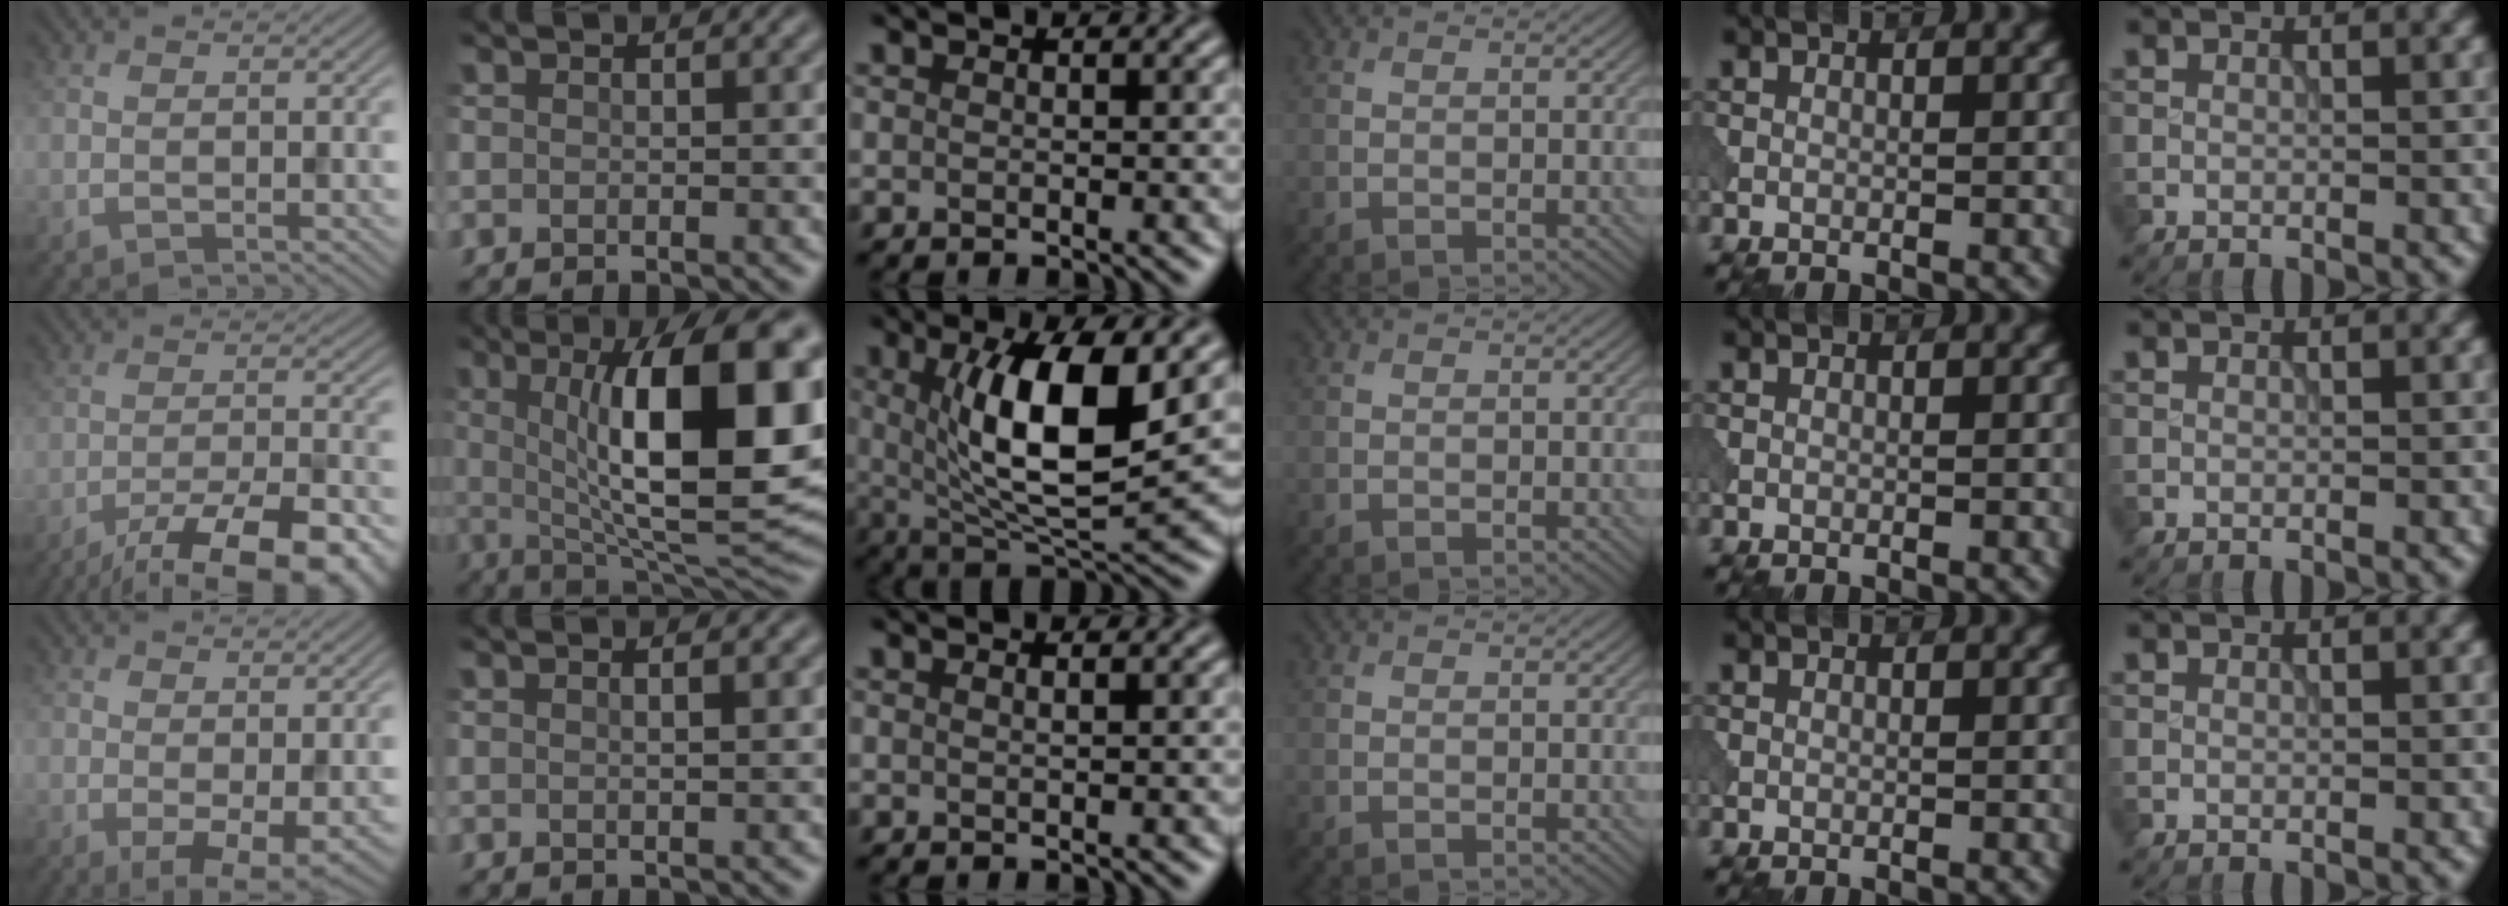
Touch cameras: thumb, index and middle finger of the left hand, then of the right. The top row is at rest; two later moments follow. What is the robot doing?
{"motion": "pour", "object": "beaker"}